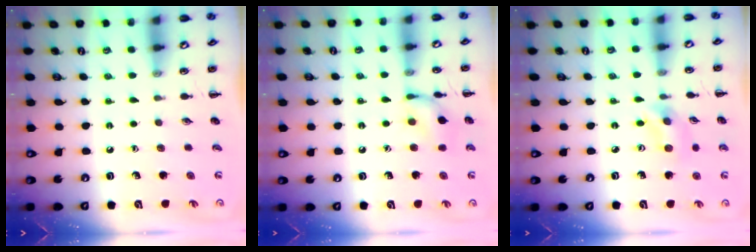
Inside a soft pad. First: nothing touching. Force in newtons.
{"total": 9.0, "press": 9.0, "slide": 0.6}
{"total": 3.3, "press": 3.2, "slide": 0.7}